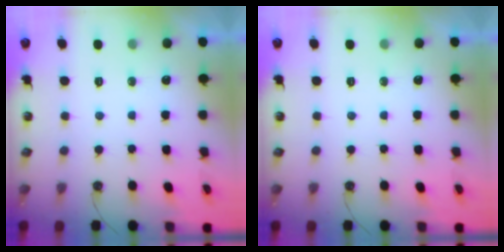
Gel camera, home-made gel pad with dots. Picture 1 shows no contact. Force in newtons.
{"total": 0.0}